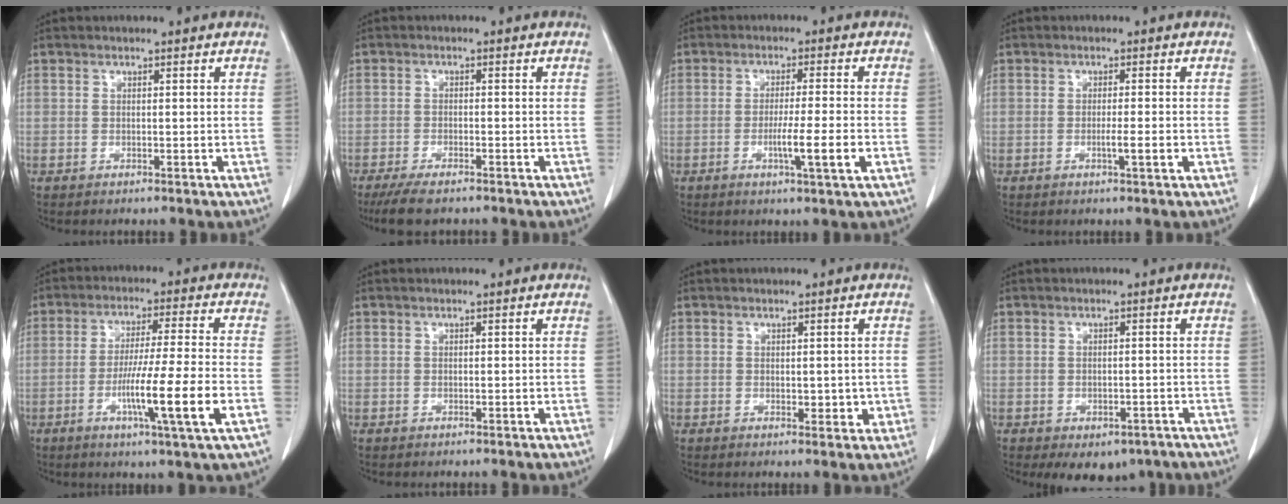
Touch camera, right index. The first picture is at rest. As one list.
[{"total": 5.9, "force": [-4.8, 1.2, 3.3], "torque": [-0.061, -0.015, -0.075]}, {"total": 6.1, "force": [-1.8, -0.6, 5.8], "torque": [-0.096, -0.012, -0.030]}, {"total": 2.3, "force": [-0.7, -0.2, 2.2], "torque": [-0.039, -0.004, -0.013]}, {"total": 12.0, "force": [-3.7, -1.0, 11.4], "torque": [-0.203, -0.018, -0.068]}, {"total": 0.0}, {"total": 2.6, "force": [0.0, 1.5, 2.1], "torque": [-0.020, -0.004, 0.004]}, {"total": 6.6, "force": [-4.5, 3.8, 2.9], "torque": [-0.020, 0.002, -0.056]}]